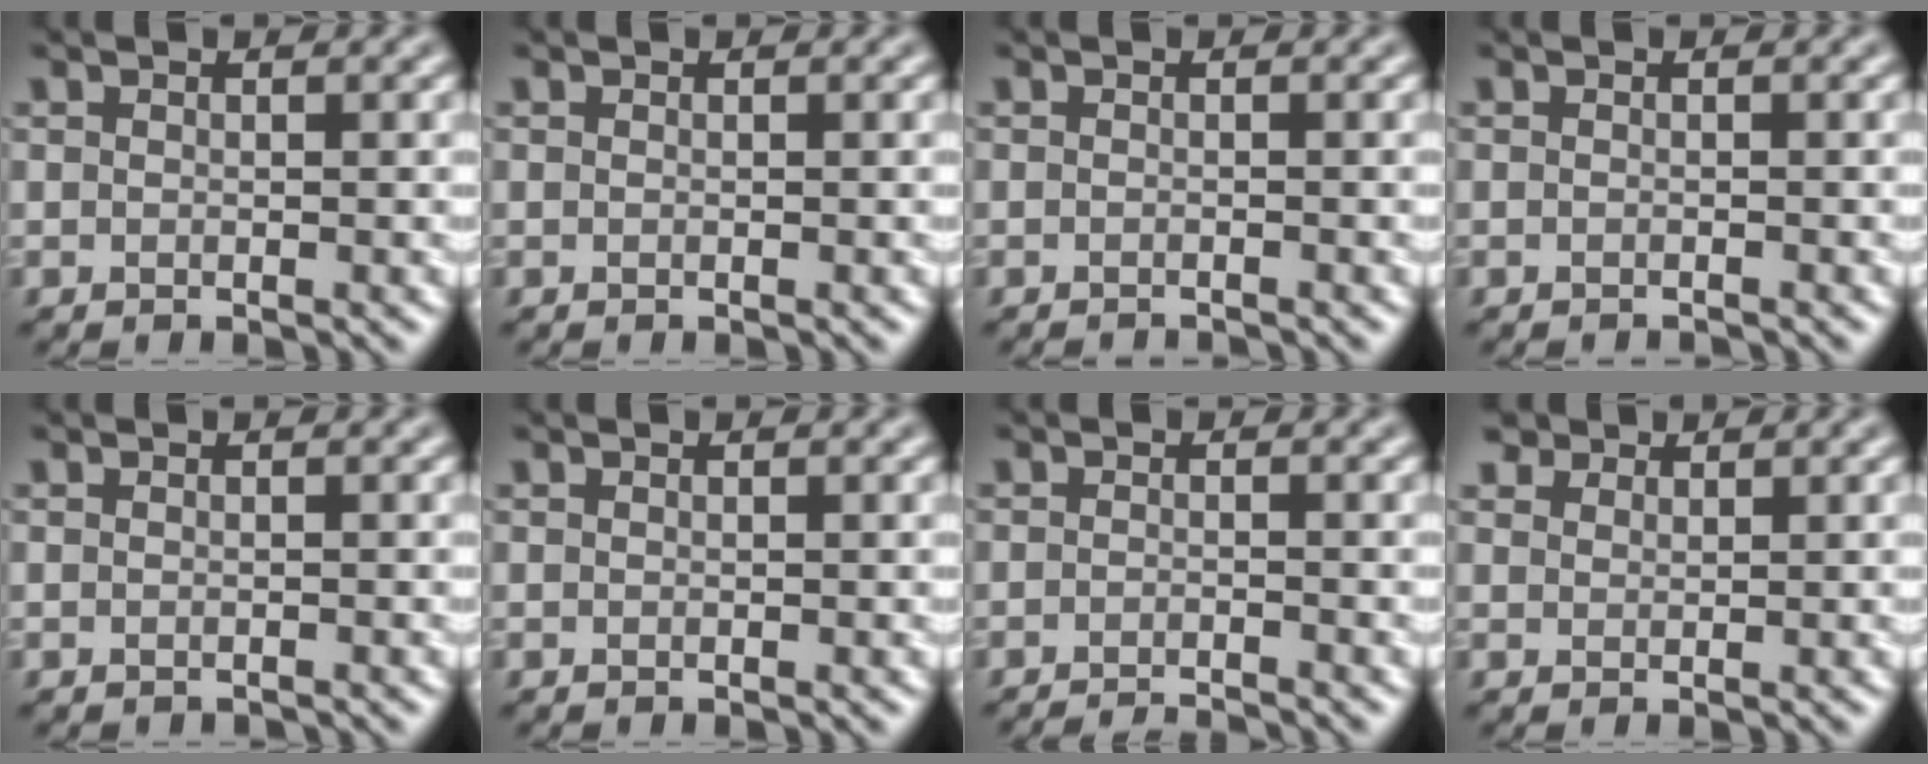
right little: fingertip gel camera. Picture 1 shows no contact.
{"total": 0.0}
{"total": 1.4, "force": [-1.3, 0.2, 0.4], "torque": [0.005, -0.005, -0.020]}
{"total": 1.0, "force": [-1.0, 0.1, 0.2], "torque": [0.001, -0.004, -0.017]}
{"total": 0.6, "force": [-0.6, 0.1, 0.1], "torque": [0.001, -0.004, -0.011]}
{"total": 0.0}
{"total": 2.8, "force": [-2.6, 0.3, 1.0], "torque": [-0.015, -0.002, -0.043]}
{"total": 2.5, "force": [2.0, 1.3, 0.7], "torque": [-0.018, -0.006, 0.041]}